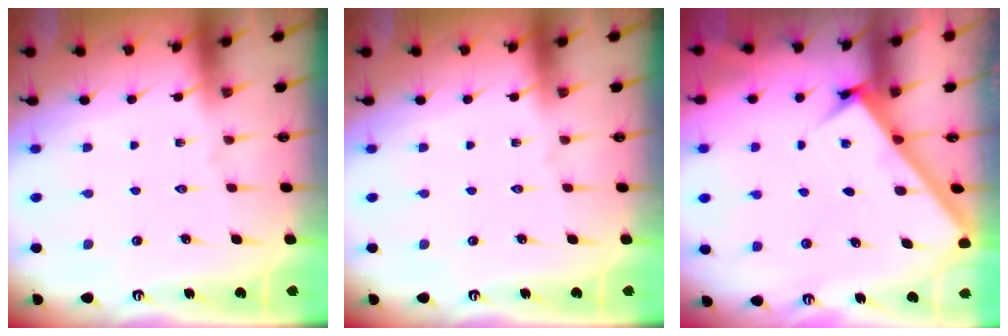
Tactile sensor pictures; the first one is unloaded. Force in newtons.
{"total": 0.0}
{"total": 3.0, "press": 3.0, "slide": 0.2}